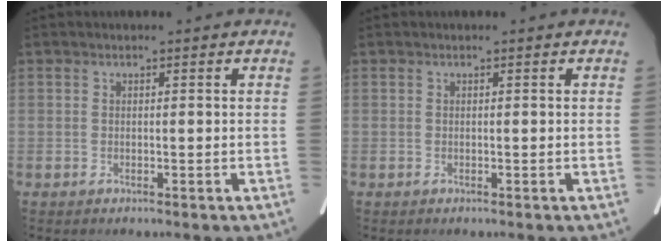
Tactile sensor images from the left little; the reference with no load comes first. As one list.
[{"total": 0.0}]